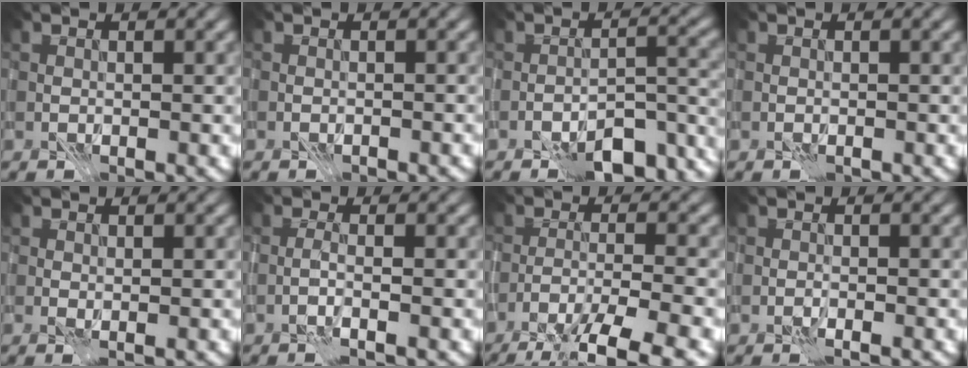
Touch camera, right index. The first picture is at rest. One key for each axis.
{"total": 0.7, "fx": -0.7, "fy": 0.2, "fz": 0.2, "tx": -0.002, "ty": 0.001, "tz": -0.009}
{"total": 7.5, "fx": -5.3, "fy": 2.8, "fz": 4.5, "tx": -0.049, "ty": 0.010, "tz": -0.084}
{"total": 0.0}
{"total": 0.8, "fx": 0.6, "fy": 0.0, "fz": 0.6, "tx": -0.012, "ty": 0.001, "tz": 0.012}
{"total": 1.1, "fx": 0.0, "fy": 0.2, "fz": 1.1, "tx": -0.016, "ty": 0.010, "tz": -0.011}
{"total": 8.1, "fx": -5.4, "fy": 1.7, "fz": 5.8, "tx": -0.088, "ty": 0.000, "tz": -0.083}
{"total": 0.0}